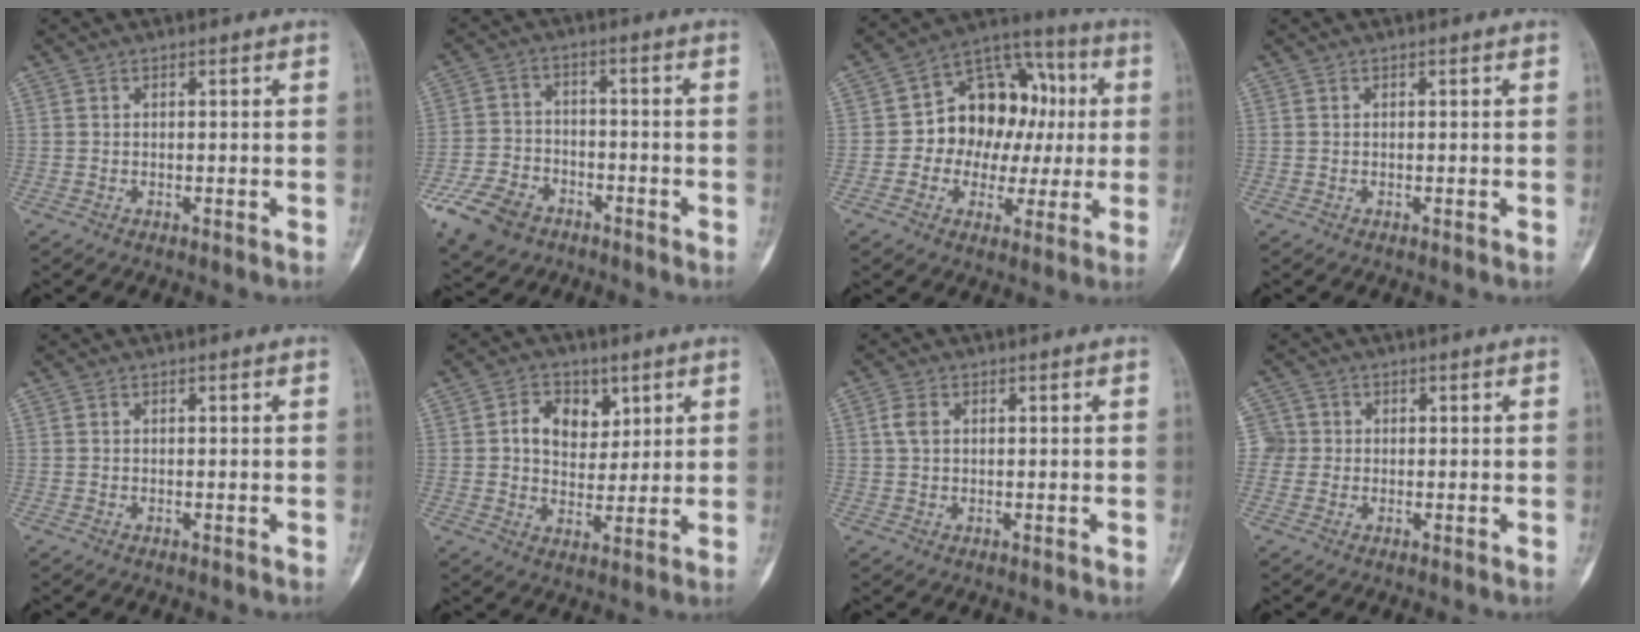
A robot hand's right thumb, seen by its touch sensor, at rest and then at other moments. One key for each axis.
{"total": 10.7, "fx": -6.4, "fy": 7.0, "fz": 5.1, "tx": -0.093, "ty": 0.026, "tz": -0.115}
{"total": 16.4, "fx": 0.8, "fy": 12.4, "fz": 10.7, "tx": -0.099, "ty": 0.037, "tz": 0.005}
{"total": 0.0}
{"total": 0.0}
{"total": 8.0, "fx": 2.7, "fy": 6.0, "fz": 4.5, "tx": -0.036, "ty": -0.009, "tz": 0.045}
{"total": 2.6, "fx": 0.7, "fy": 1.7, "fz": 1.8, "tx": -0.038, "ty": 0.006, "tz": 0.014}
{"total": 3.2, "fx": 0.0, "fy": 3.2, "fz": 0.2, "tx": 0.021, "ty": 0.008, "tz": -0.004}